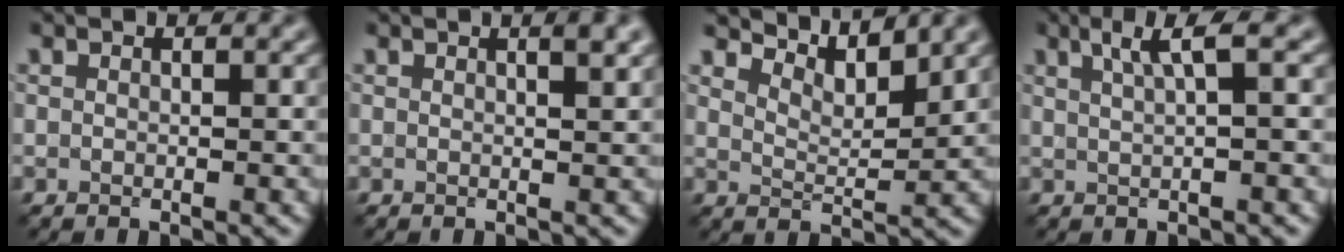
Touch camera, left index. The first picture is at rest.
{"total": 2.0, "force": [1.1, 0.5, 1.6], "torque": [-0.013, 0.003, 0.010]}
{"total": 5.1, "force": [4.7, 0.8, 1.7], "torque": [-0.038, -0.001, 0.071]}
{"total": 3.2, "force": [1.4, 0.6, 2.8], "torque": [-0.037, 0.007, 0.023]}